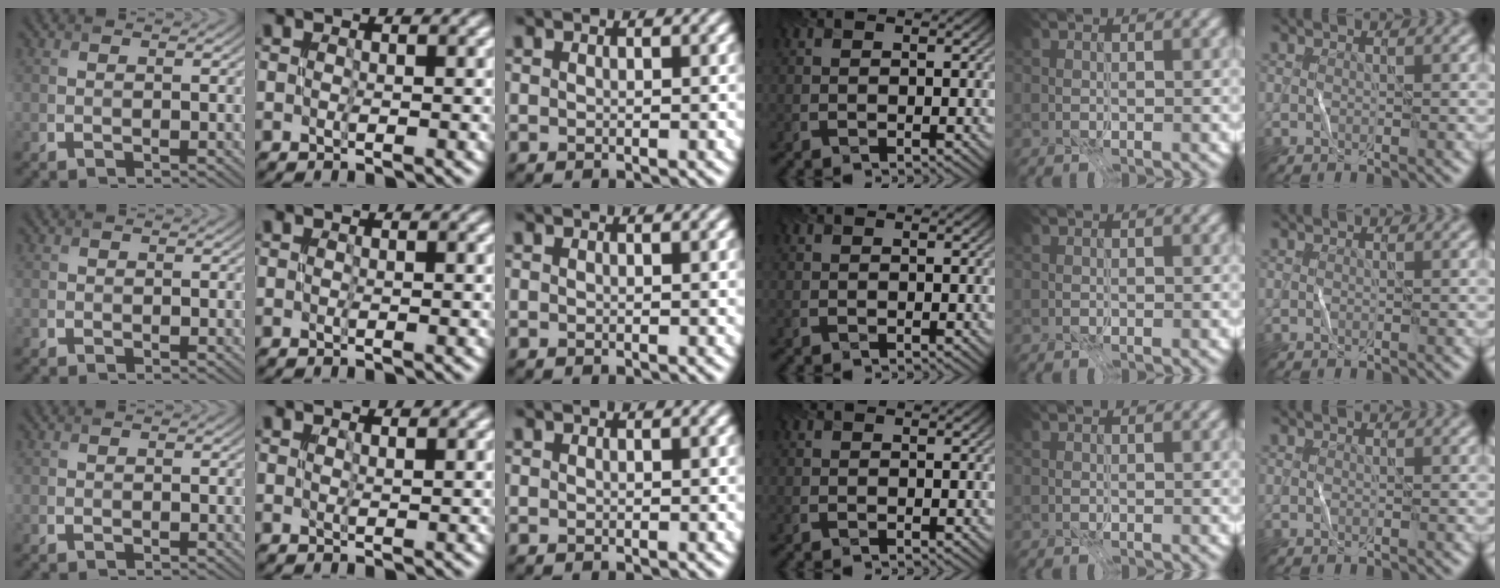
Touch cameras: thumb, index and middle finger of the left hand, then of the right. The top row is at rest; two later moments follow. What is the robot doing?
{"motion": "fold", "object": "receipt paper"}